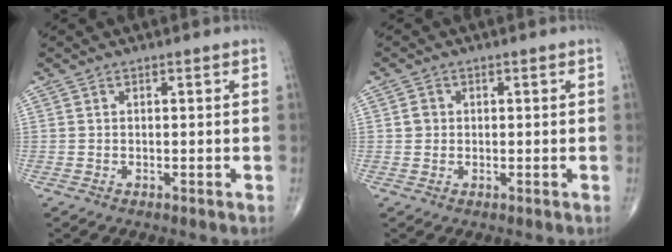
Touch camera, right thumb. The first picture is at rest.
{"total": 1.8, "force": [0.2, 1.7, 0.6], "torque": [-0.002, 0.002, 0.003]}